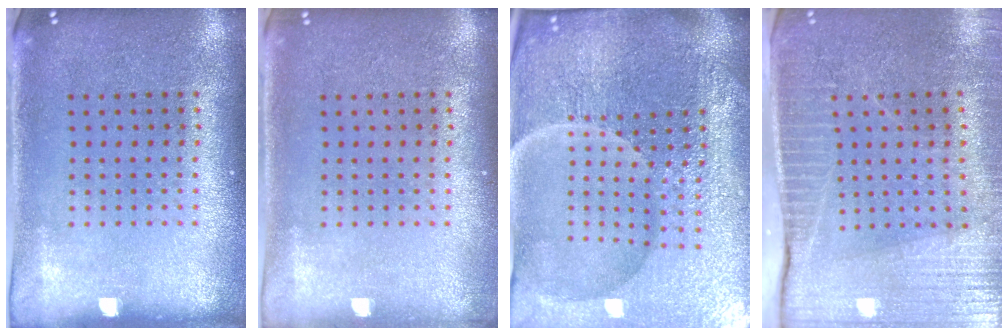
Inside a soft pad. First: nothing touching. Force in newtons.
{"total": 0.5, "press": 0.5, "slide": 0.2}
{"total": 6.0, "press": 5.5, "slide": 2.4}
{"total": 3.6, "press": 3.5, "slide": 0.9}